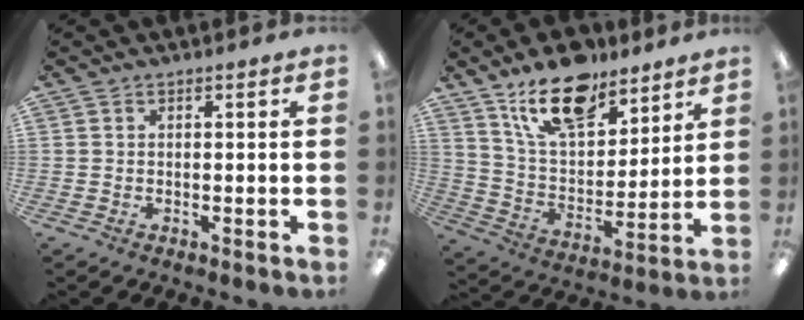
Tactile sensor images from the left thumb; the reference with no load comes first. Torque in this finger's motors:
{"motor_torque": [2.24, 1.34, 1.60, -1.17, 0.32]}